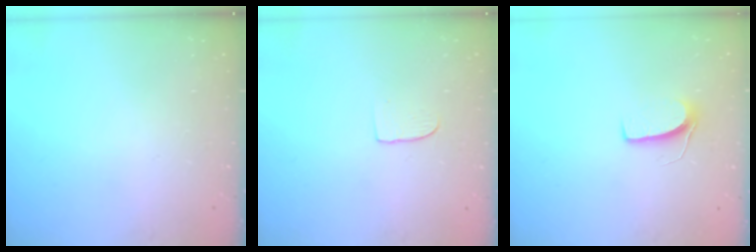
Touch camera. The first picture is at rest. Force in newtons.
{"total": 4.7, "press": 4.7, "slide": 0.4}
{"total": 6.8, "press": 6.7, "slide": 0.5}